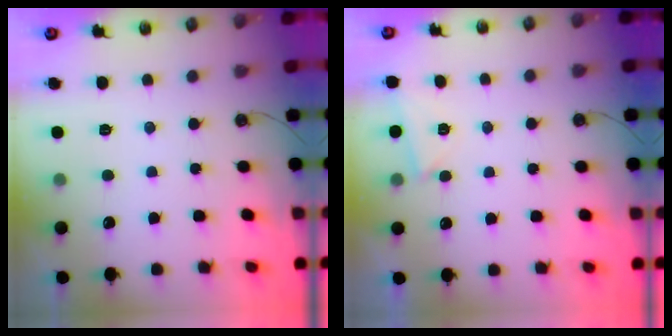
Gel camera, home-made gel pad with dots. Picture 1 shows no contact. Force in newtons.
{"total": 2.6, "press": 2.5, "slide": 0.3}